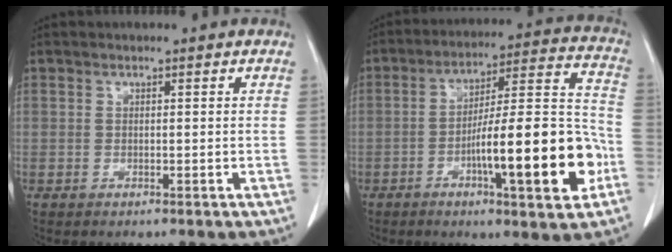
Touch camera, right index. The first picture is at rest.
{"total": 18.6, "force": [-6.0, 2.3, 17.5], "torque": [-0.258, 0.013, -0.086]}